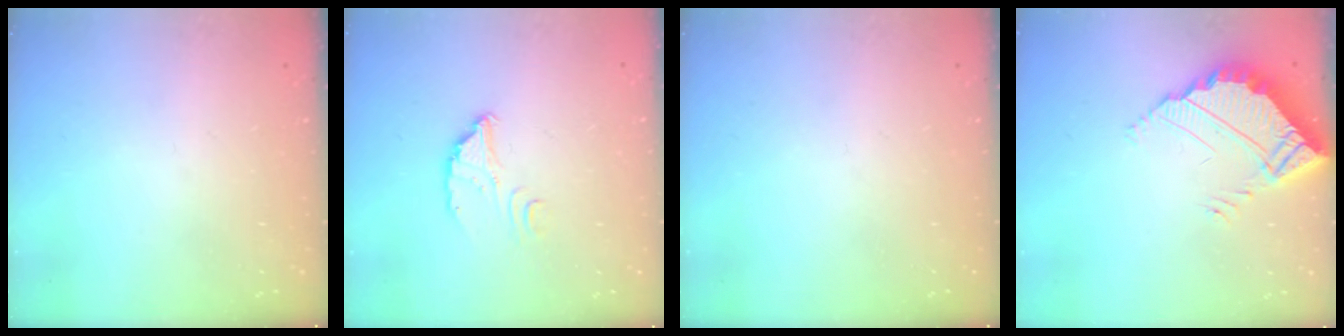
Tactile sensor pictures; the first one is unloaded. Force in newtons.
{"total": 2.9, "press": 2.9, "slide": 0.3}
{"total": 0.0}
{"total": 5.8, "press": 5.8, "slide": 0.3}